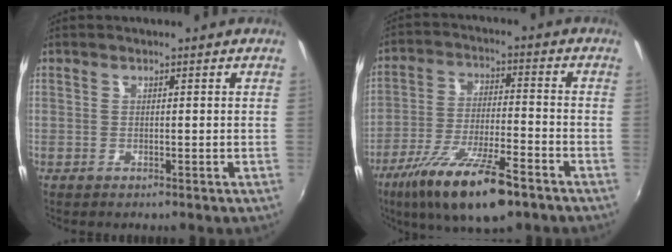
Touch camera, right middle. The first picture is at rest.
{"total": 16.0, "force": [-10.6, 4.0, 11.3], "torque": [-0.225, -0.037, -0.185]}